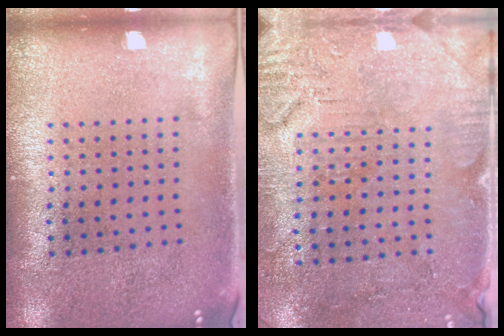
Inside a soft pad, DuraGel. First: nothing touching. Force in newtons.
{"total": 3.1, "press": 2.9, "slide": 1.1}